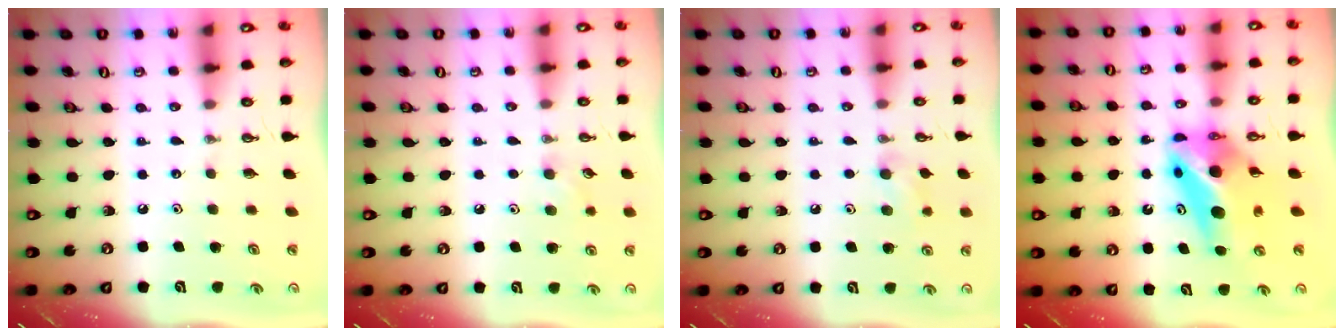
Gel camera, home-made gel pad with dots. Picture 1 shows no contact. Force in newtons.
{"total": 6.1, "press": 6.0, "slide": 1.3}
{"total": 8.0, "press": 7.8, "slide": 1.7}
{"total": 9.7, "press": 9.4, "slide": 2.3}